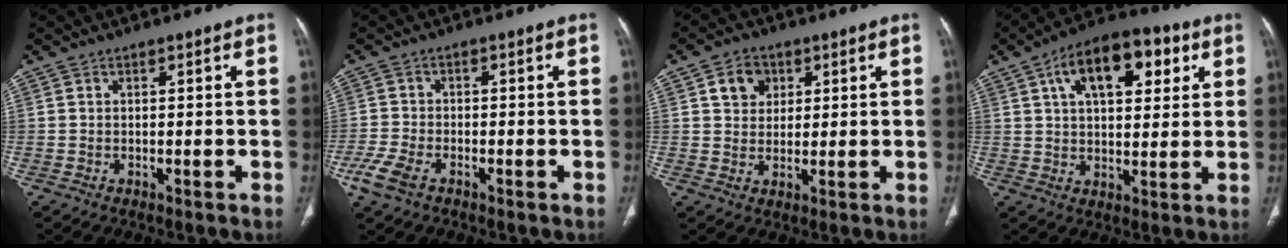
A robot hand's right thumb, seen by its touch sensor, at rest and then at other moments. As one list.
[{"total": 5.5, "force": [-3.1, 2.8, 3.5], "torque": [-0.090, 0.006, -0.061]}, {"total": 5.9, "force": [2.2, 4.8, 2.5], "torque": [-0.016, -0.006, 0.036]}, {"total": 16.2, "force": [6.4, 8.3, 12.4], "torque": [-0.158, 0.005, 0.095]}]